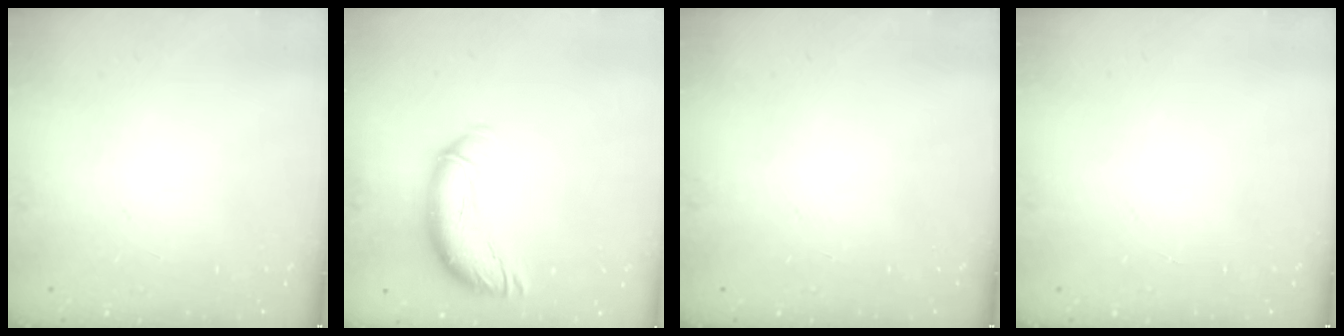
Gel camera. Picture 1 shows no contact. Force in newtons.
{"total": 12.6, "press": 12.4, "slide": 1.8}
{"total": 0.0}
{"total": 0.0}